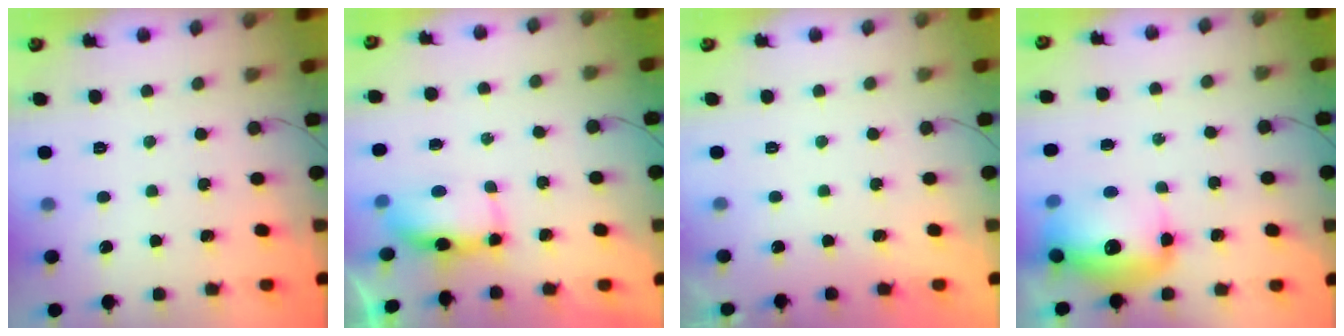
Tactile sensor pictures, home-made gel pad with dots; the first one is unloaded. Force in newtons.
{"total": 7.5, "press": 6.8, "slide": 3.2}
{"total": 0.6, "press": 0.2, "slide": 0.5}
{"total": 15.6, "press": 15.1, "slide": 3.7}